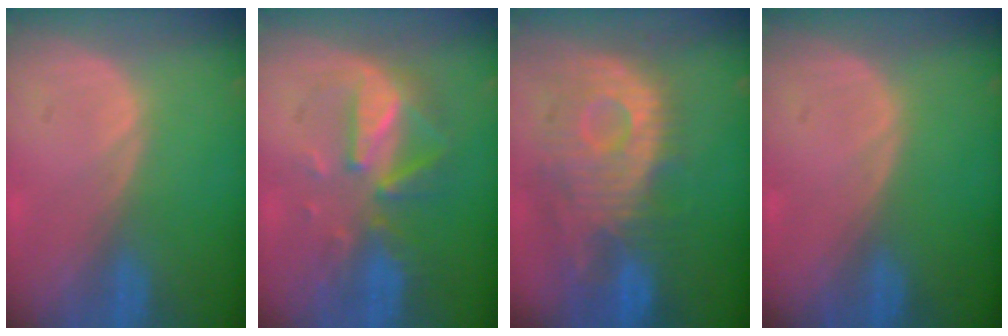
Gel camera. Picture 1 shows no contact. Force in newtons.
{"total": 8.1, "press": 7.6, "slide": 2.6}
{"total": 11.6, "press": 10.5, "slide": 4.9}
{"total": 0.0}